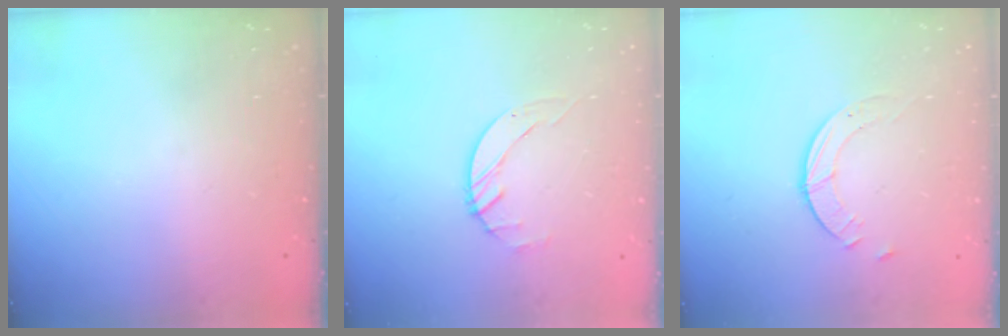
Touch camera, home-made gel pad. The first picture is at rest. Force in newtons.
{"total": 1.4, "press": 1.4, "slide": 0.2}
{"total": 1.8, "press": 1.8, "slide": 0.2}